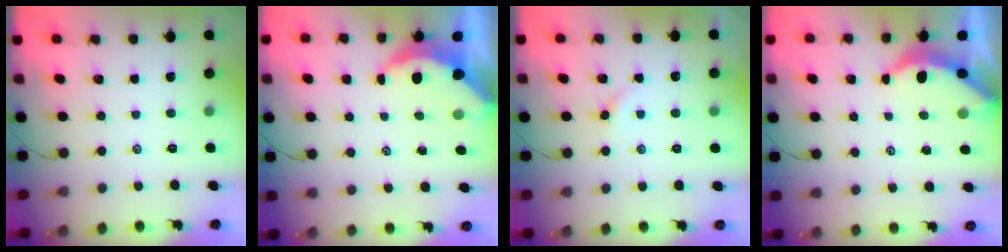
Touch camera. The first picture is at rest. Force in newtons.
{"total": 5.8, "press": 5.7, "slide": 0.8}
{"total": 3.0, "press": 2.9, "slide": 0.4}
{"total": 3.7, "press": 3.6, "slide": 0.5}